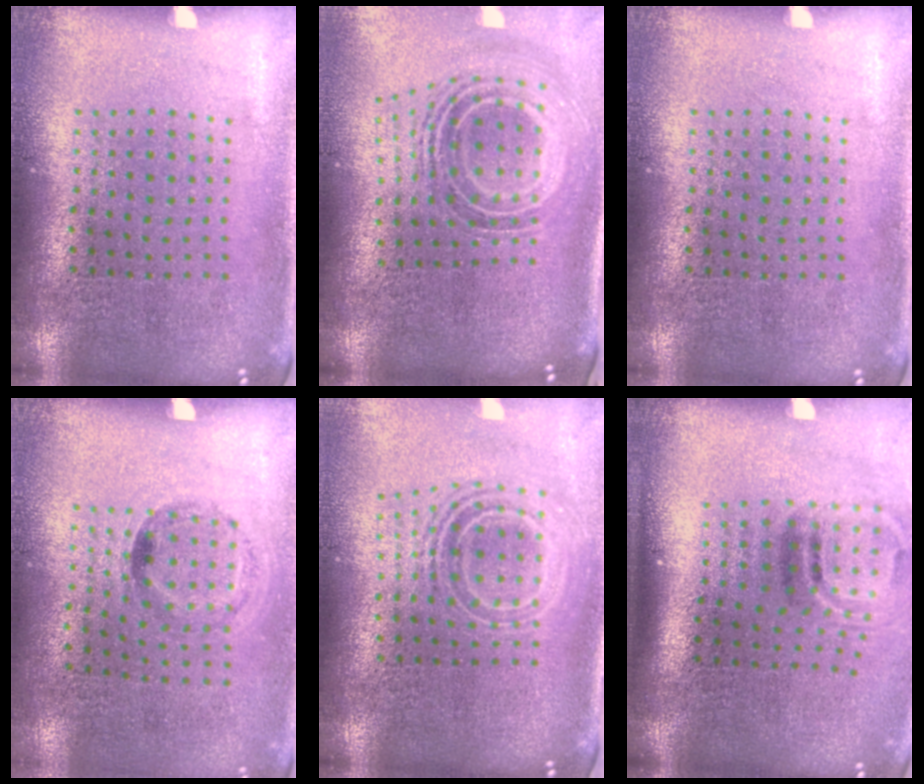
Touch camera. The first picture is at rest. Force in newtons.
{"total": 1.6, "press": 1.3, "slide": 0.9}
{"total": 0.0}
{"total": 1.3, "press": 0.7, "slide": 1.1}
{"total": 2.0, "press": 1.5, "slide": 1.3}
{"total": 2.1, "press": 1.3, "slide": 1.7}